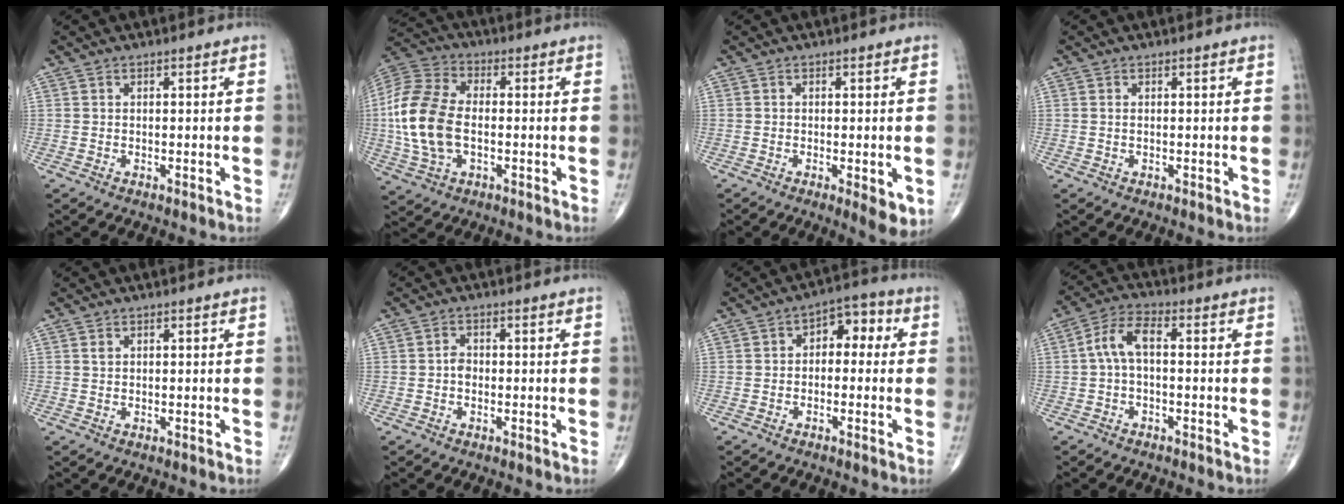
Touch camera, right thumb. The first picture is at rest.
{"total": 15.9, "force": [-1.3, 9.5, 12.7], "torque": [-0.279, 0.017, -0.027]}
{"total": 4.9, "force": [-1.4, 1.4, 4.5], "torque": [-0.060, -0.013, -0.018]}
{"total": 0.0}
{"total": 0.7, "force": [0.3, 0.5, 0.4], "torque": [-0.006, -0.001, 0.007]}
{"total": 1.7, "force": [-0.4, 1.3, 1.1], "torque": [-0.007, 0.006, -0.012]}
{"total": 6.2, "force": [0.4, 4.0, 4.7], "torque": [-0.030, 0.030, -0.009]}
{"total": 6.2, "force": [-0.1, 2.9, 5.4], "torque": [-0.107, 0.026, -0.013]}